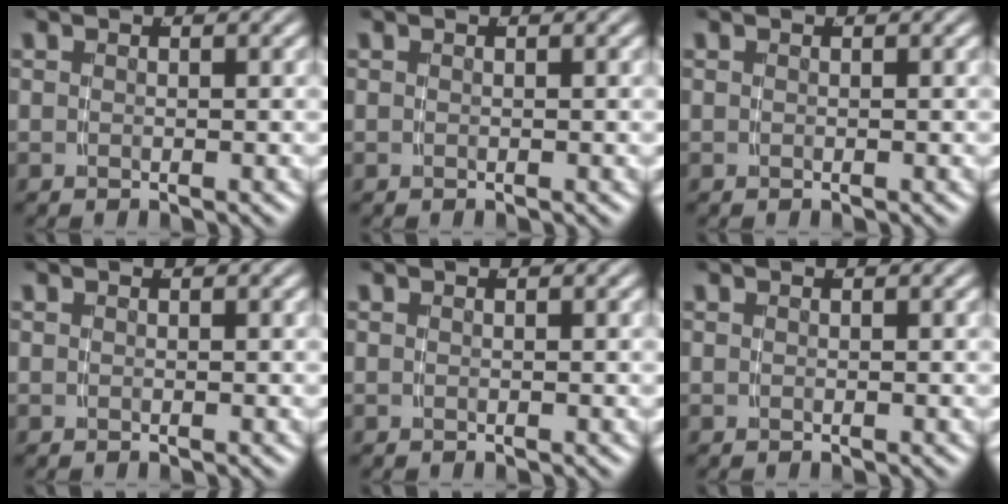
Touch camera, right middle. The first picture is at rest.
{"total": 0.0}
{"total": 0.0}
{"total": 0.0}
{"total": 0.0}
{"total": 0.0}